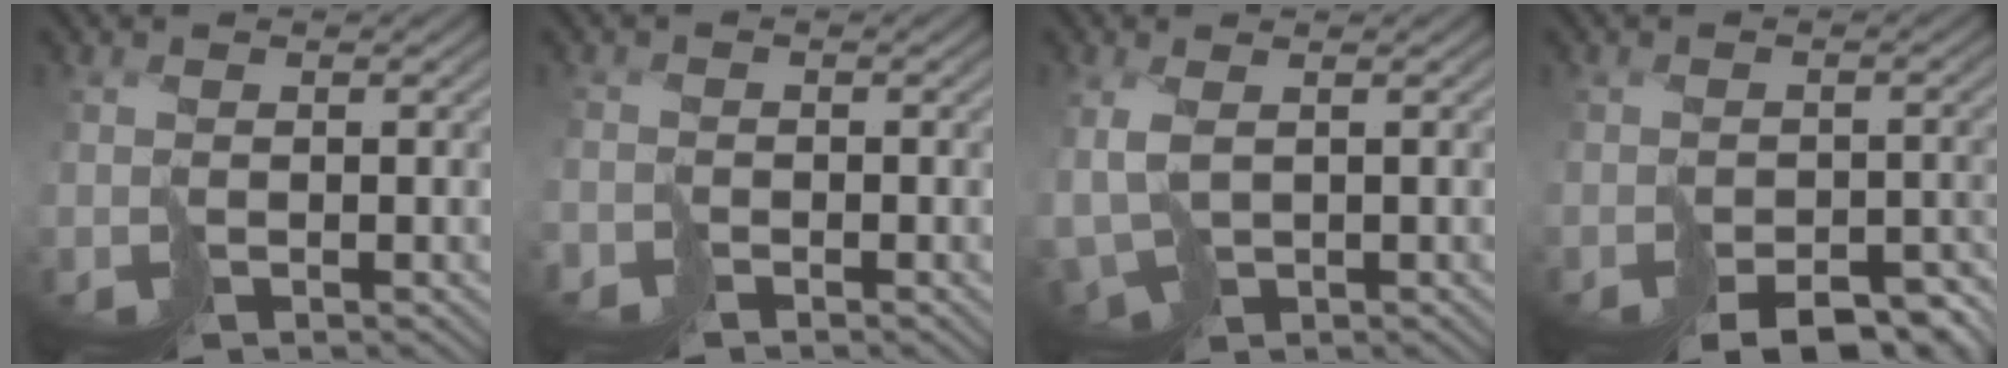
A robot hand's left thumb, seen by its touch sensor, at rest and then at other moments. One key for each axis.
{"total": 1.3, "fx": -1.1, "fy": -0.2, "fz": -0.7, "tx": 0.024, "ty": 0.002, "tz": -0.027}
{"total": 4.1, "fx": -0.2, "fy": 2.2, "fz": 3.5, "tx": -0.094, "ty": -0.009, "tz": 0.000}
{"total": 8.6, "fx": -6.6, "fy": 4.4, "fz": 3.2, "tx": -0.035, "ty": -0.017, "tz": -0.063}